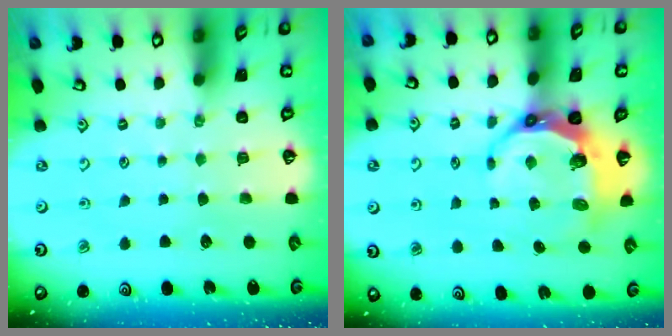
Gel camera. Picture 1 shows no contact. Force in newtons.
{"total": 9.6, "press": 8.7, "slide": 4.1}